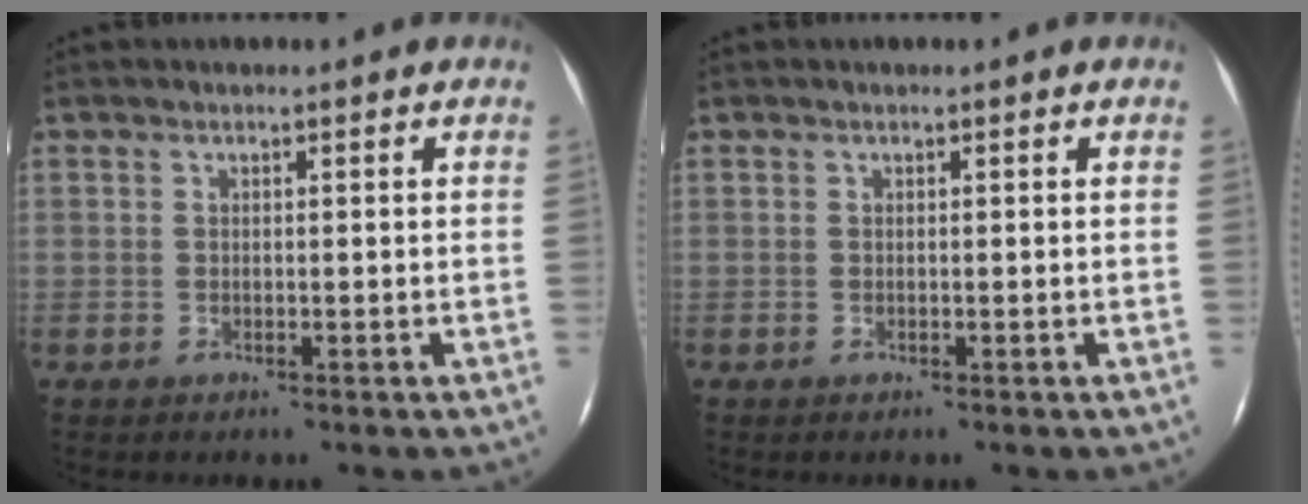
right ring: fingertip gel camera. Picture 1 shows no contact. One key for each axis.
{"total": 0.0}